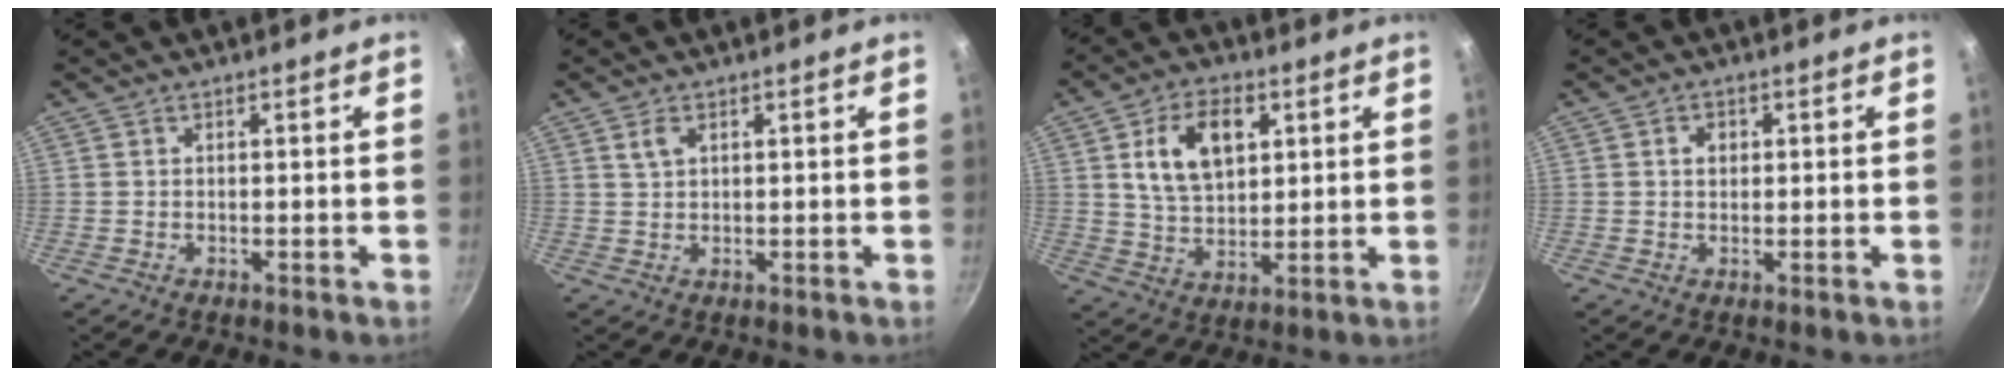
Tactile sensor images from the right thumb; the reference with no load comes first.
{"total": 2.3, "force": [1.1, 1.4, 1.5], "torque": [-0.023, -0.002, 0.021]}
{"total": 12.3, "force": [3.8, 7.7, 8.7], "torque": [-0.127, -0.008, 0.068]}
{"total": 2.5, "force": [0.6, 1.9, 1.4], "torque": [-0.011, 0.003, 0.007]}